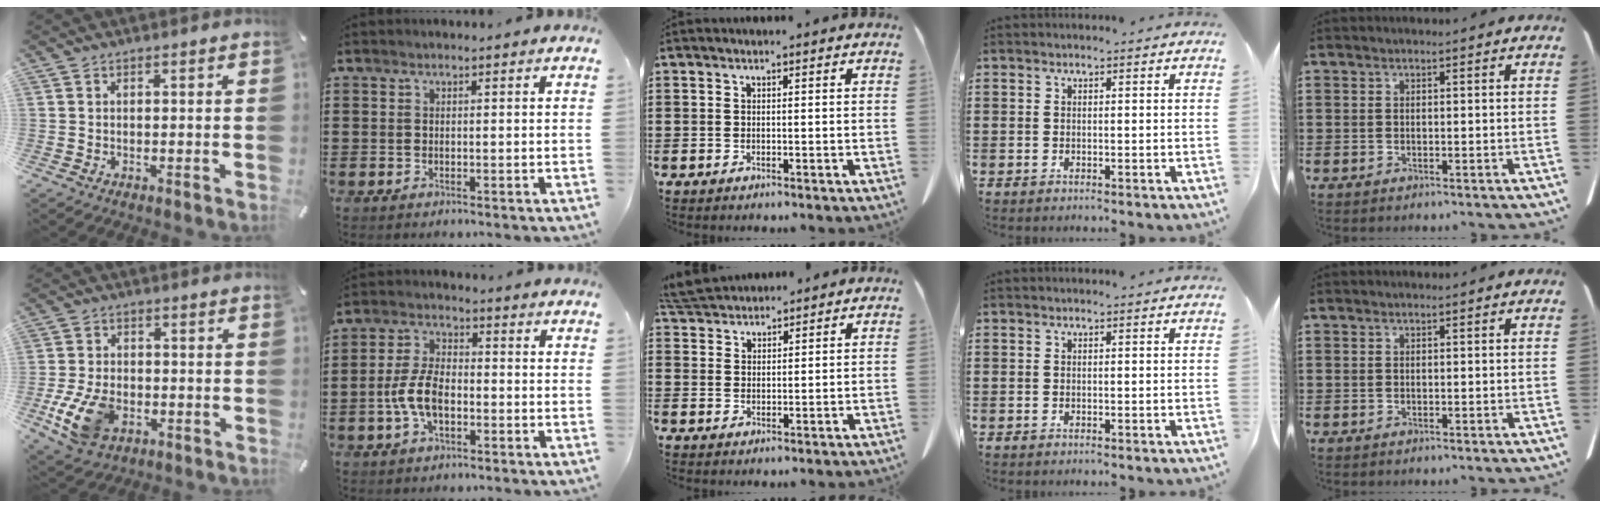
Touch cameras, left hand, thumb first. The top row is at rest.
{"thumb": {"total": 11.6, "force": [-3.7, 7.6, 7.9], "torque": [-0.164, 0.002, -0.064]}, "index": {"total": 7.1, "force": [-1.9, 3.6, 5.8], "torque": [-0.141, -0.002, -0.043]}, "middle": {"total": 4.8, "force": [4.6, 1.0, 0.9], "torque": [-0.033, -0.009, 0.090]}}